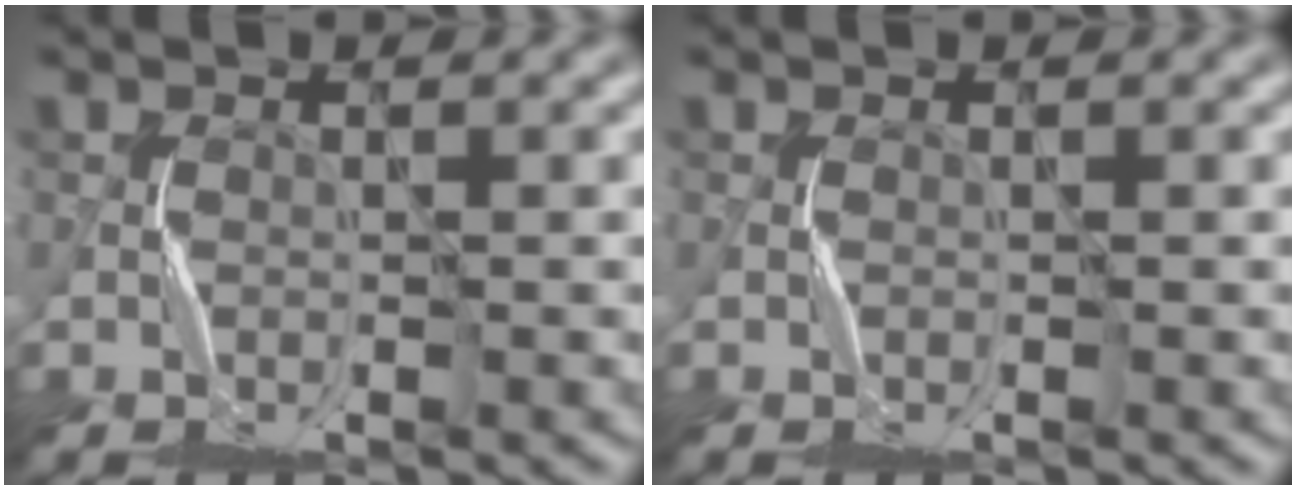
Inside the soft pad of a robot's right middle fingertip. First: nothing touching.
{"total": 0.0}